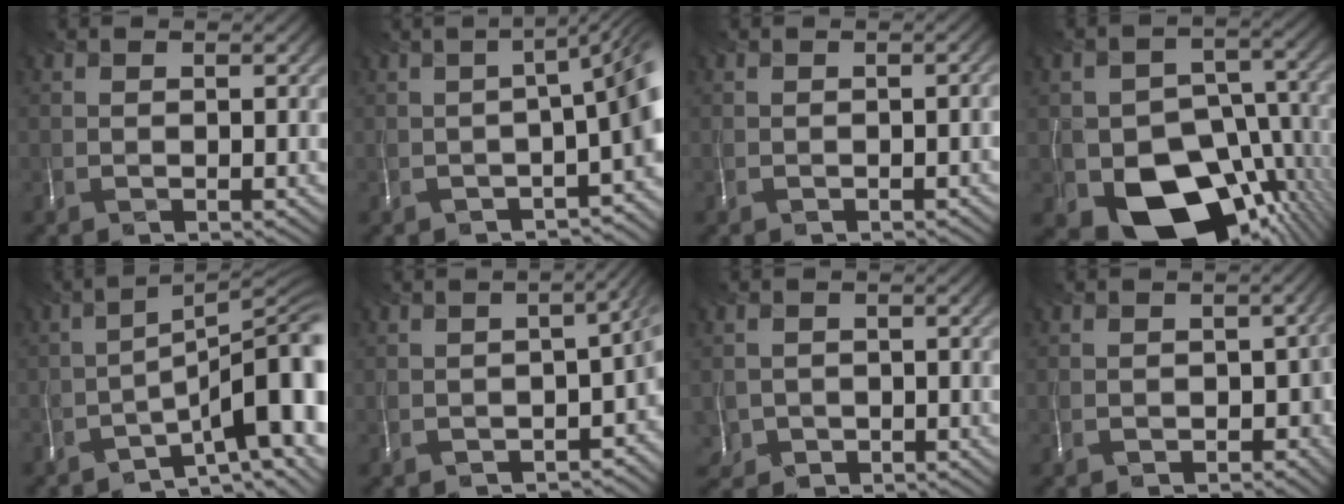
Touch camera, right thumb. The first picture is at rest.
{"total": 7.3, "force": [-2.2, 2.4, 6.5], "torque": [-0.082, -0.012, -0.029]}
{"total": 1.1, "force": [-0.6, 0.4, 0.8], "torque": [-0.011, 0.003, -0.012]}
{"total": 13.7, "force": [-6.5, 9.4, 7.6], "torque": [-0.116, -0.040, -0.102]}
{"total": 12.3, "force": [-7.4, 3.2, 9.4], "torque": [-0.122, 0.000, -0.111]}
{"total": 6.4, "force": [-2.6, 3.2, 4.9], "torque": [-0.068, -0.030, -0.036]}
{"total": 2.0, "force": [-0.5, 1.9, 0.3], "torque": [-0.022, -0.011, -0.010]}
{"total": 4.8, "force": [-2.3, 3.2, 2.7], "torque": [-0.040, -0.021, -0.034]}